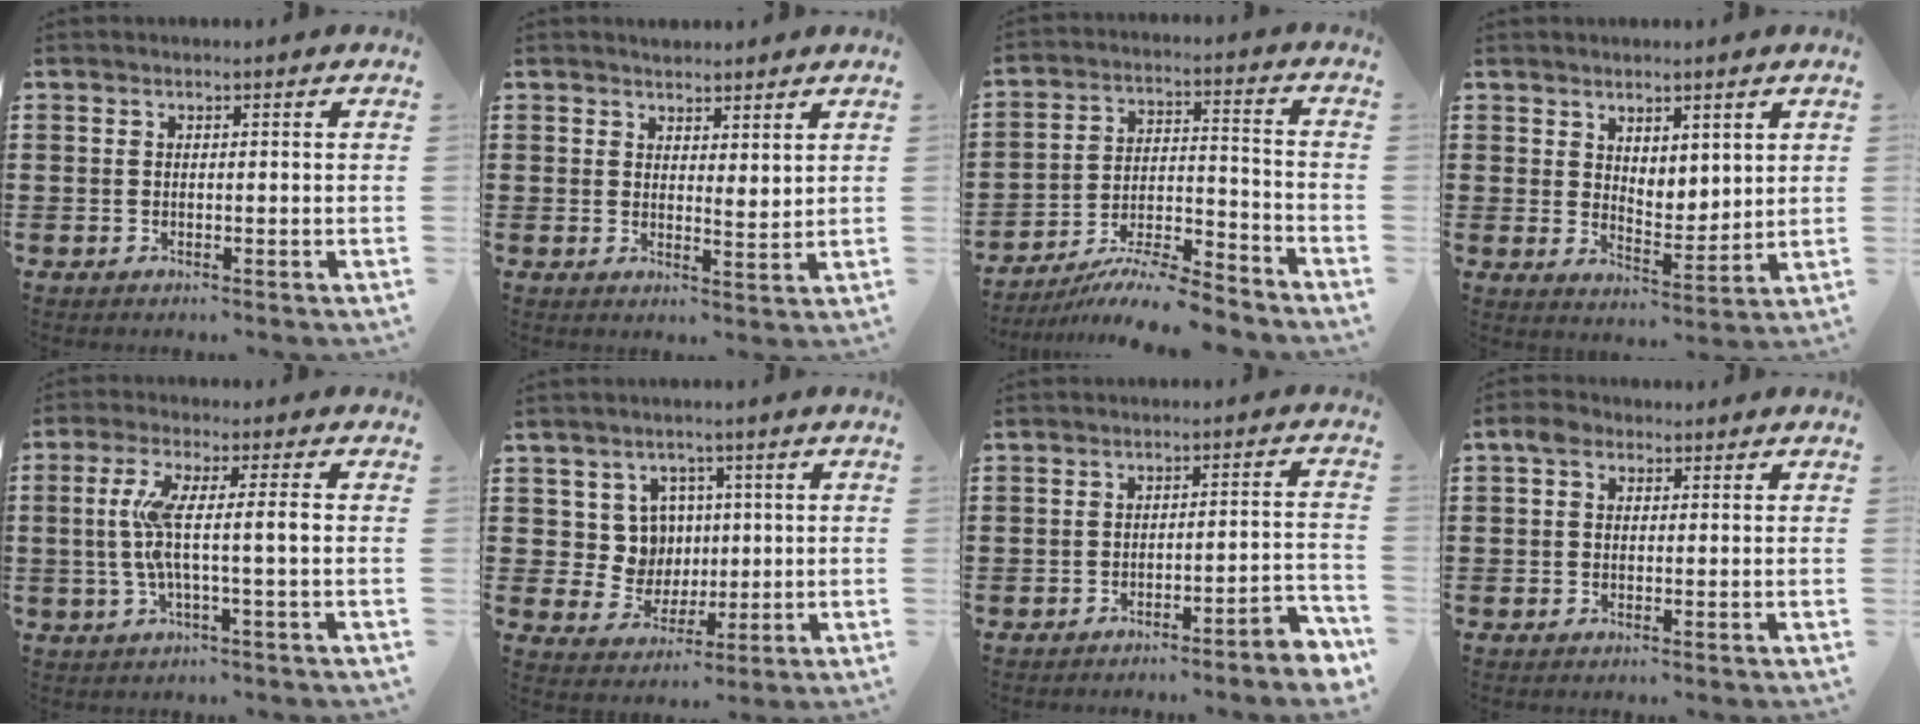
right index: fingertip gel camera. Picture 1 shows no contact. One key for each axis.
{"total": 2.7, "fx": 2.6, "fy": 0.7, "fz": -0.1, "tx": -0.005, "ty": -0.003, "tz": 0.051}
{"total": 8.8, "fx": -8.2, "fy": 0.4, "fz": 3.1, "tx": -0.047, "ty": 0.011, "tz": -0.160}
{"total": 4.1, "fx": 3.6, "fy": 1.8, "fz": 0.5, "tx": -0.013, "ty": -0.010, "tz": 0.067}
{"total": 7.6, "fx": 0.1, "fy": 0.4, "fz": 7.6, "tx": -0.153, "ty": -0.008, "tz": -0.010}
{"total": 6.8, "fx": 1.8, "fy": 6.1, "fz": 2.3, "tx": -0.065, "ty": 0.010, "tz": 0.036}
{"total": 3.1, "fx": -2.9, "fy": -0.3, "fz": 1.1, "tx": -0.021, "ty": -0.003, "tz": -0.063}
{"total": 2.4, "fx": 1.0, "fy": 1.7, "fz": 1.3, "tx": -0.031, "ty": 0.008, "tz": 0.017}